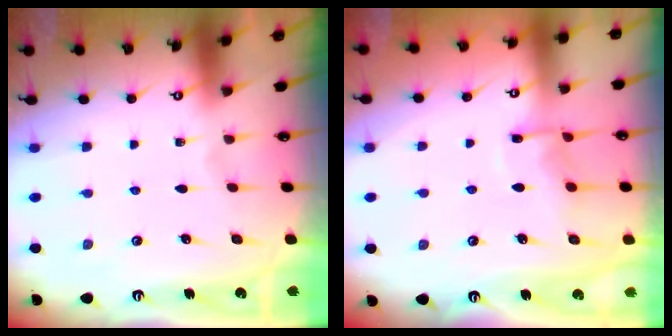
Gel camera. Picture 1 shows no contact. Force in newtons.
{"total": 8.0, "press": 7.9, "slide": 0.8}